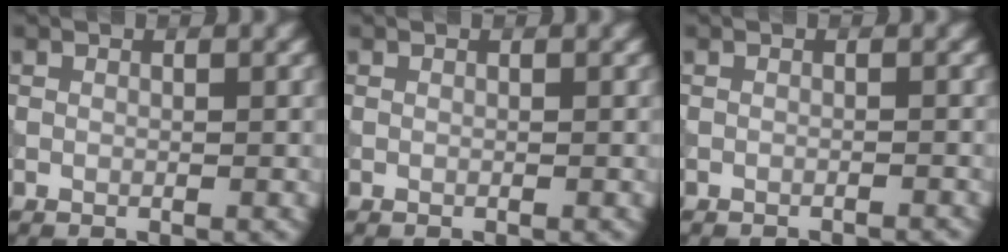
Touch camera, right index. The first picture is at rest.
{"total": 0.0}
{"total": 1.8, "force": [-1.7, 0.2, 0.3], "torque": [0.007, -0.002, -0.024]}